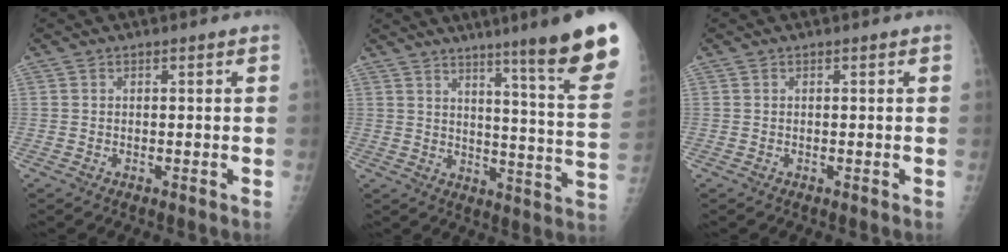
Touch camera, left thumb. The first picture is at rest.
{"total": 20.0, "force": [13.6, 0.3, 14.7], "torque": [-0.170, -0.090, 0.176]}
{"total": 0.0}